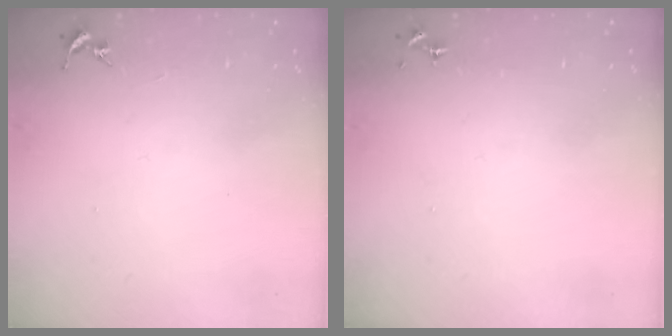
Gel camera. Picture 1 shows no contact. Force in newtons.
{"total": 0.0}